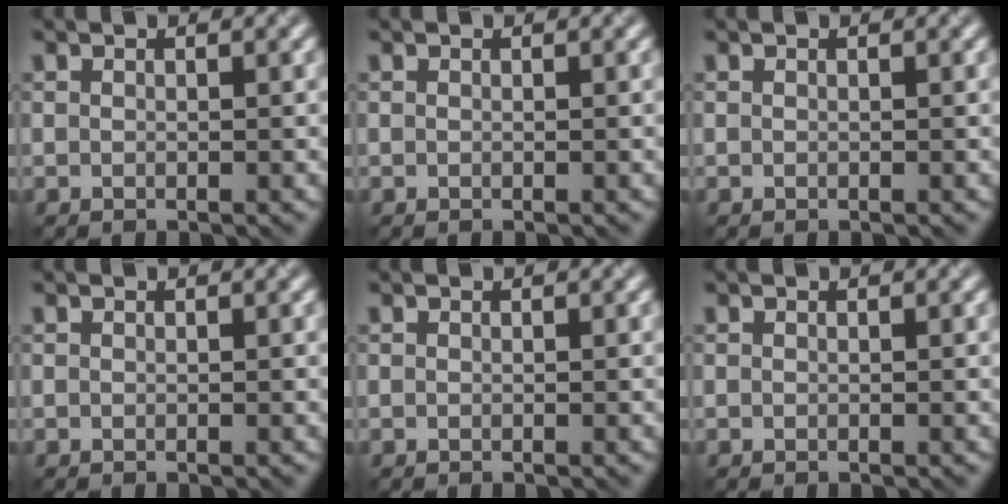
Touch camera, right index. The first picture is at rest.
{"total": 0.0}
{"total": 0.0}
{"total": 0.0}
{"total": 0.0}
{"total": 0.0}